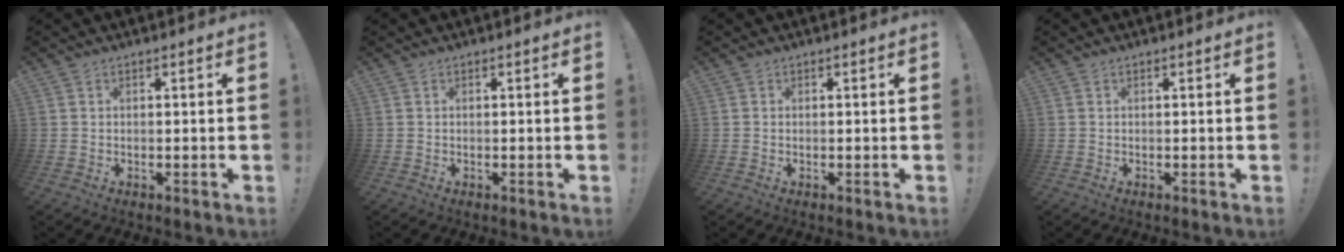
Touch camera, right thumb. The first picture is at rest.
{"total": 0.0}
{"total": 0.0}
{"total": 0.0}